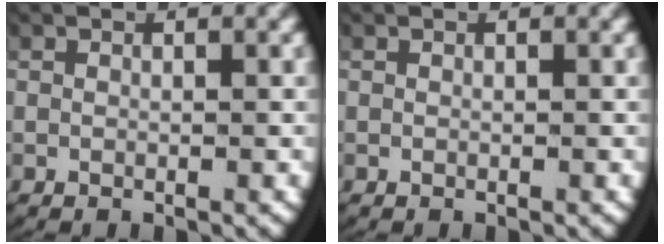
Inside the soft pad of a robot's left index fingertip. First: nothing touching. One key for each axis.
{"total": 0.0}